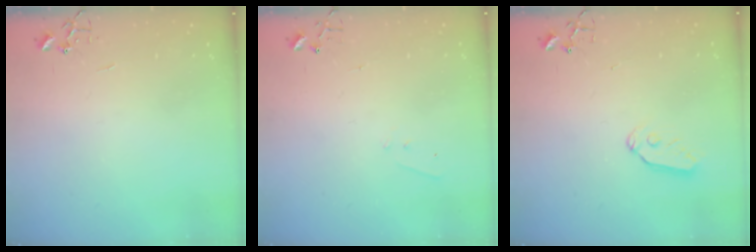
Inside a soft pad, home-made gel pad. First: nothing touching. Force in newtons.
{"total": 4.2, "press": 4.1, "slide": 0.6}
{"total": 7.4, "press": 7.4, "slide": 0.5}